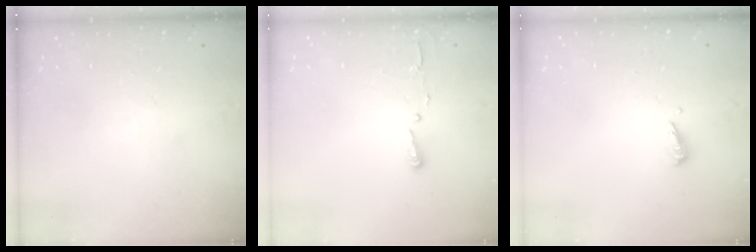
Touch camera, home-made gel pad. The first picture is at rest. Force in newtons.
{"total": 2.7, "press": 2.7, "slide": 0.4}
{"total": 2.9, "press": 2.9, "slide": 0.4}